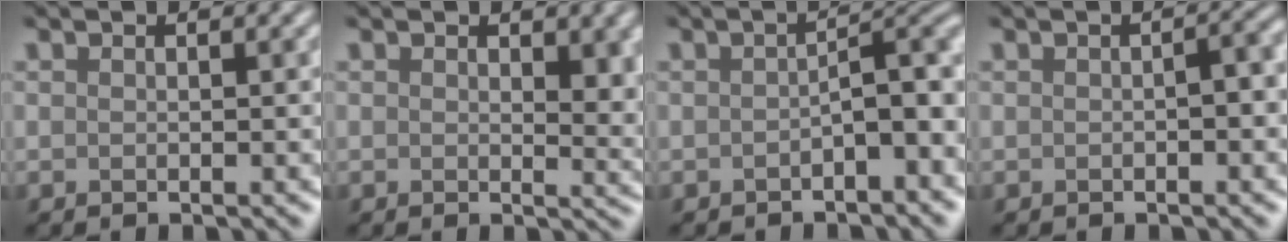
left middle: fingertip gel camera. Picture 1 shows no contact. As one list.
[{"total": 3.0, "force": [0.9, 1.5, 2.5], "torque": [-0.027, -0.006, 0.014]}, {"total": 3.9, "force": [-1.2, 1.3, 3.5], "torque": [-0.047, 0.013, -0.021]}, {"total": 1.9, "force": [-0.2, 0.4, 1.9], "torque": [-0.028, 0.006, -0.002]}]